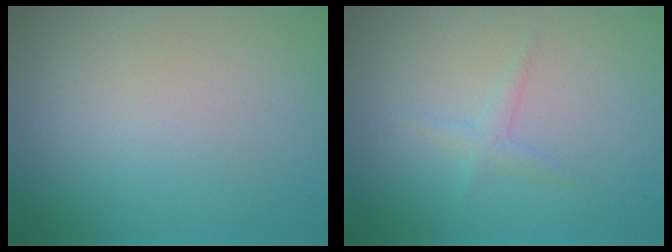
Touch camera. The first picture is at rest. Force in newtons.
{"total": 1.0, "press": 1.0, "slide": 0.1}